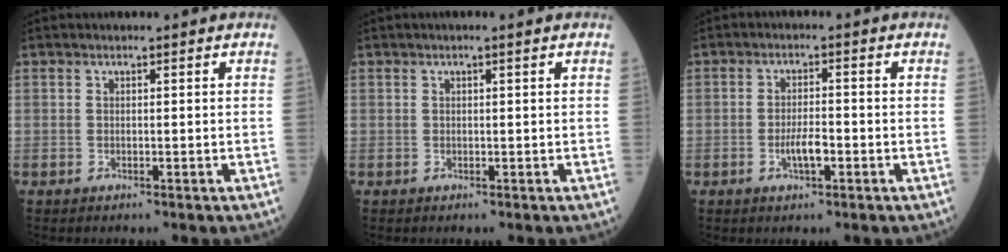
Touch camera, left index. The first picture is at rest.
{"total": 0.7, "force": [0.4, 0.0, 0.5], "torque": [-0.011, 0.002, 0.006]}
{"total": 3.3, "force": [-1.2, 0.9, 3.0], "torque": [-0.060, 0.001, -0.023]}